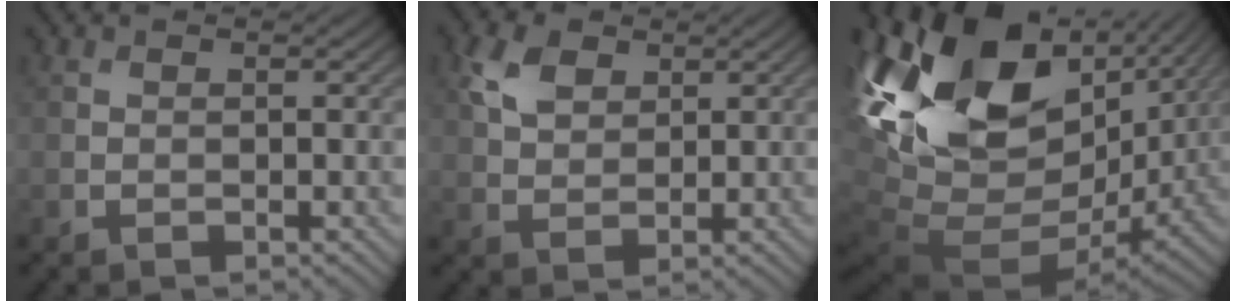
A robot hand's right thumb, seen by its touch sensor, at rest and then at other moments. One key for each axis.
{"total": 4.6, "fx": 2.2, "fy": 3.0, "fz": 2.7, "tx": -0.068, "ty": 0.003, "tz": 0.043}
{"total": 20.8, "fx": 4.6, "fy": 13.6, "fz": 15.1, "tx": -0.310, "ty": -0.023, "tz": 0.126}